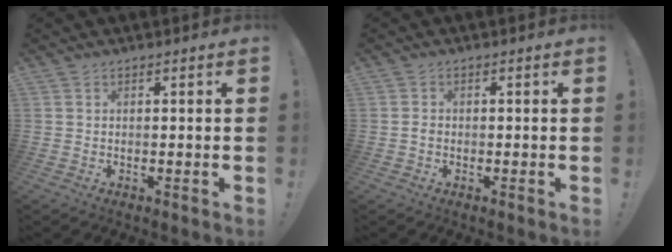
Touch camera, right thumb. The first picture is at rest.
{"total": 1.1, "force": [-0.5, 0.8, 0.5], "torque": [-0.013, 0.006, -0.008]}